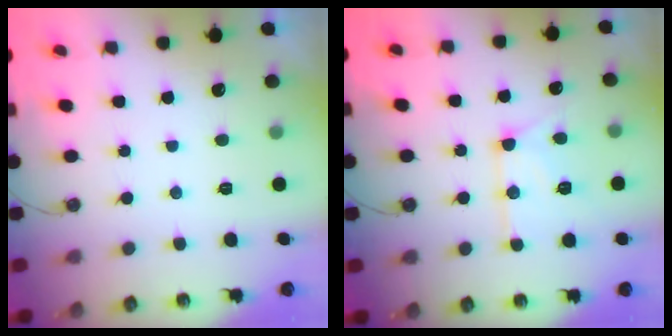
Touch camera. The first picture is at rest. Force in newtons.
{"total": 13.6, "press": 13.5, "slide": 1.2}